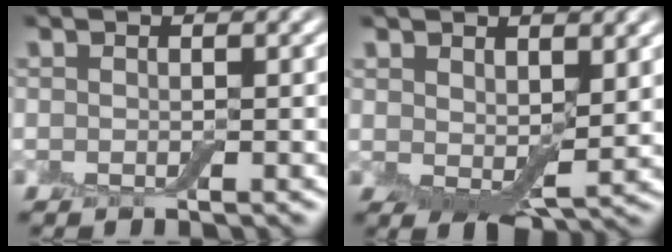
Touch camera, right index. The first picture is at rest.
{"total": 3.2, "force": [1.5, 1.8, 2.2], "torque": [-0.035, -0.009, 0.032]}